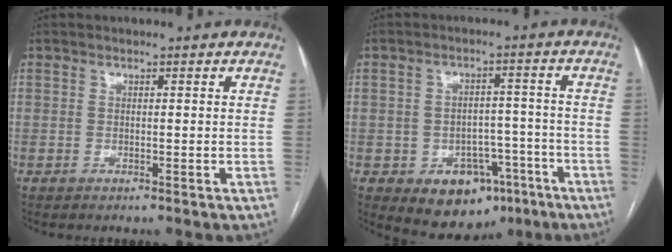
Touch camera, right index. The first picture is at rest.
{"total": 9.9, "force": [-5.0, 7.1, 4.6], "torque": [-0.055, 0.025, -0.060]}